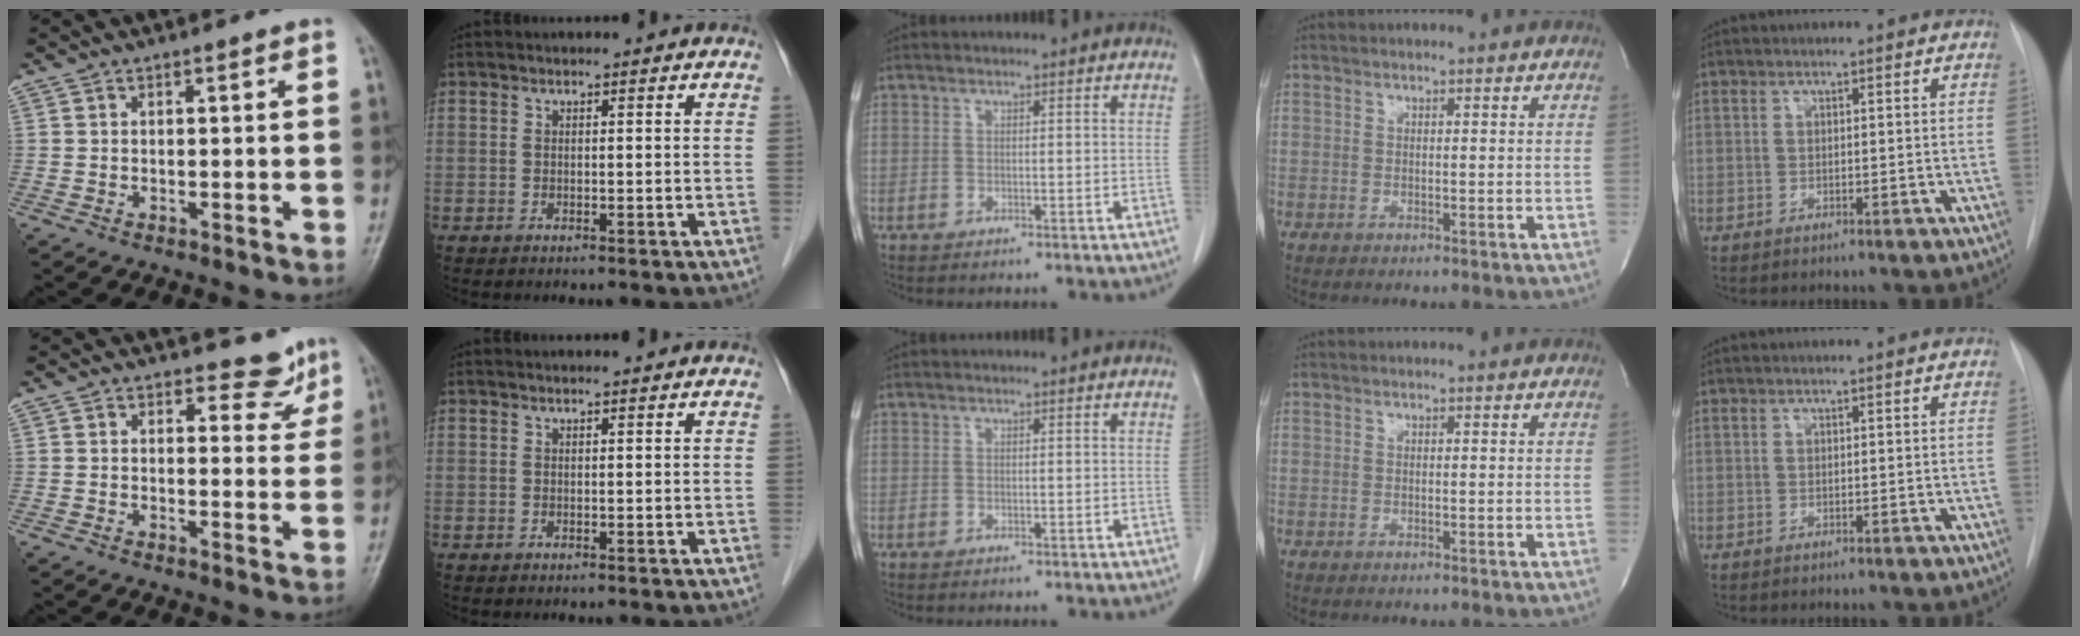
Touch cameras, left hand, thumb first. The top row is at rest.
{"thumb": {"total": 4.8, "force": [4.0, 2.5, 0.7], "torque": [0.018, -0.032, 0.040]}, "index": {"total": 0.6, "force": [0.5, 0.0, 0.3], "torque": [-0.007, 0.001, 0.008]}}